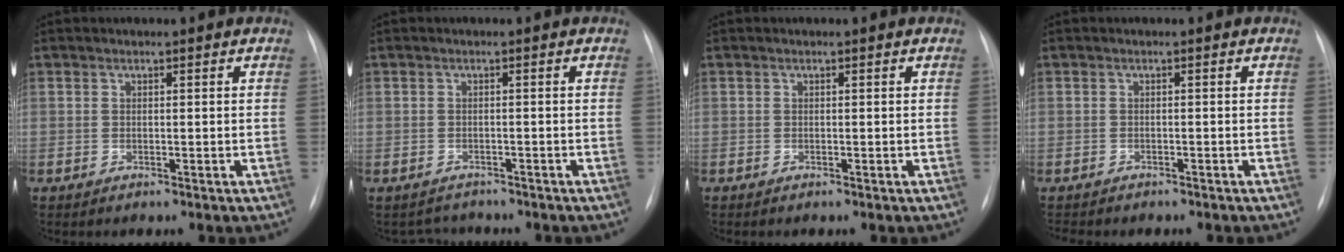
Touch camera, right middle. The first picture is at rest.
{"total": 2.5, "force": [-2.3, 0.7, -0.5], "torque": [0.004, -0.005, -0.033]}
{"total": 0.0}
{"total": 4.7, "force": [-4.1, 1.3, 1.9], "torque": [-0.032, -0.007, -0.051]}